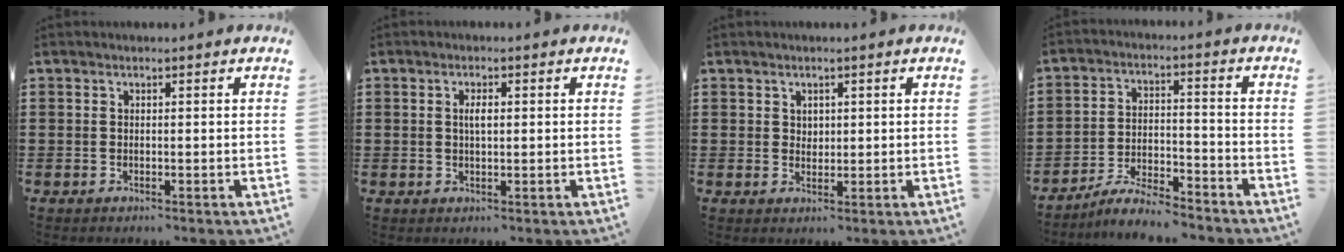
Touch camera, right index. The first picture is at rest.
{"total": 2.2, "force": [0.3, 0.7, 2.1], "torque": [-0.042, 0.004, 0.003]}
{"total": 1.5, "force": [0.9, 1.2, 0.3], "torque": [-0.009, 0.005, 0.018]}
{"total": 5.9, "force": [-5.6, 0.4, 1.8], "torque": [-0.044, 0.001, -0.110]}